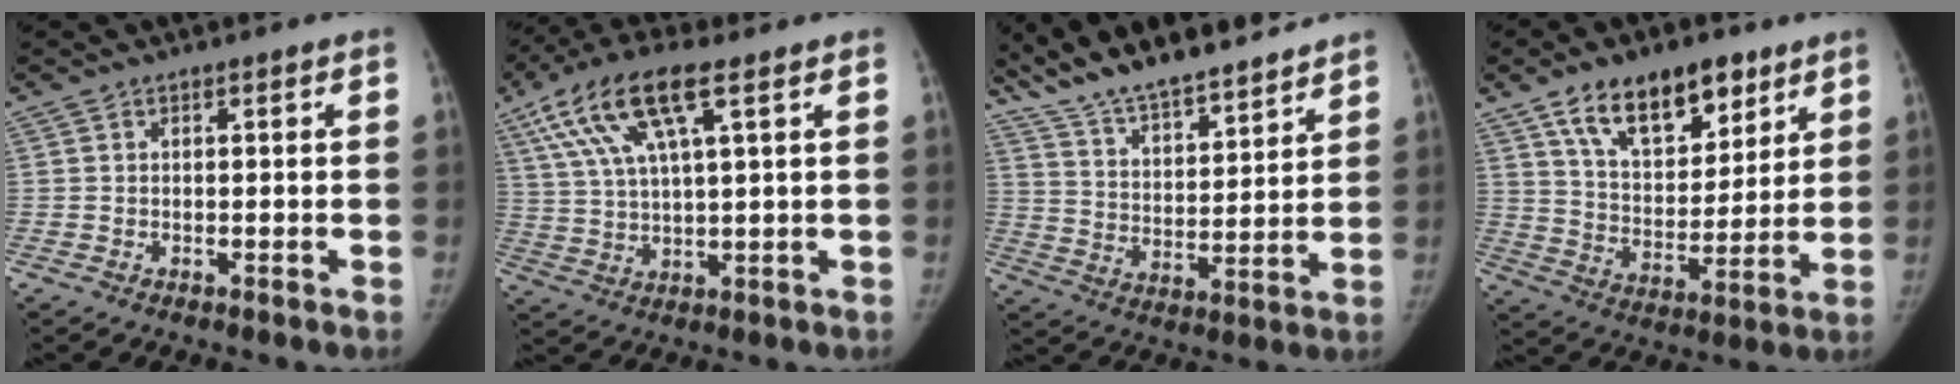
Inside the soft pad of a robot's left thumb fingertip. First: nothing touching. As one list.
[{"total": 14.3, "force": [6.6, 4.2, 12.0], "torque": [-0.252, 0.004, 0.125]}, {"total": 18.5, "force": [15.9, 4.3, 8.4], "torque": [-0.113, -0.059, 0.276]}, {"total": 16.7, "force": [10.1, 8.8, 10.0], "torque": [-0.113, -0.046, 0.175]}]